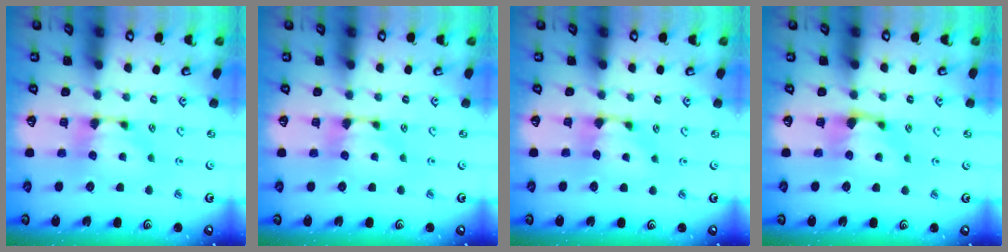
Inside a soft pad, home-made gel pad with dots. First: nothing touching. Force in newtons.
{"total": 0.0}
{"total": 0.6, "press": 0.2, "slide": 0.5}
{"total": 1.0, "press": 0.5, "slide": 0.8}